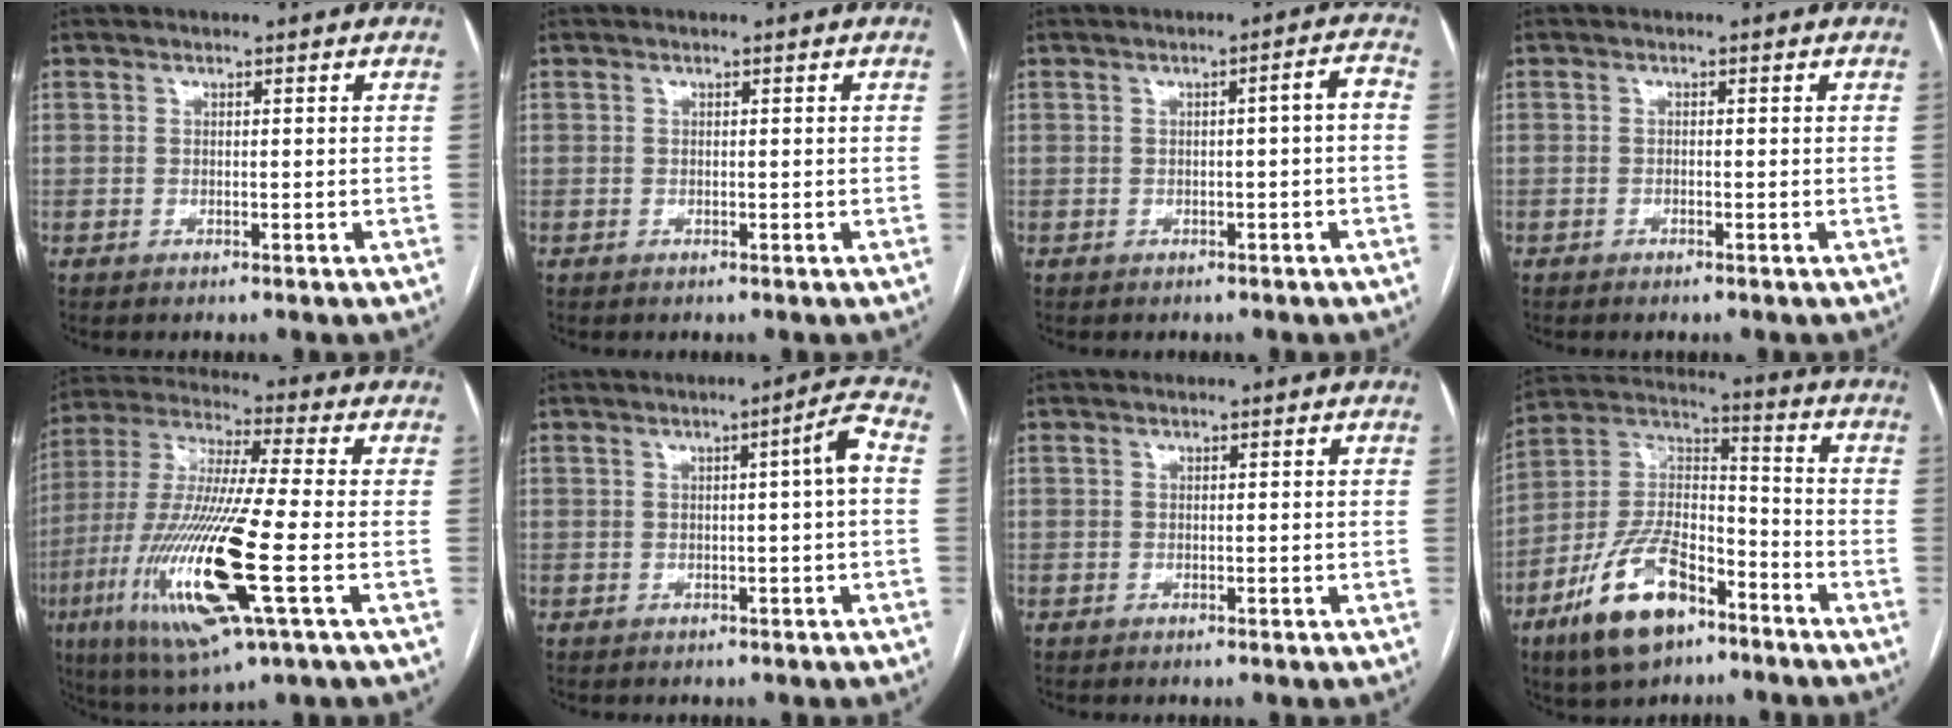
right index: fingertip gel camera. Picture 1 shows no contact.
{"total": 0.0}
{"total": 2.6, "force": [-0.5, 0.2, 2.5], "torque": [-0.029, 0.007, -0.007]}
{"total": 0.5, "force": [-0.4, 0.0, 0.3], "torque": [-0.007, 0.000, -0.008]}
{"total": 20.4, "force": [-6.0, 1.5, 19.4], "torque": [-0.427, -0.034, -0.111]}
{"total": 3.5, "force": [0.0, -0.4, 3.5], "torque": [-0.048, 0.005, 0.002]}
{"total": 0.0}
{"total": 16.1, "force": [-9.6, 7.0, 10.8], "torque": [-0.220, 0.009, -0.174]}